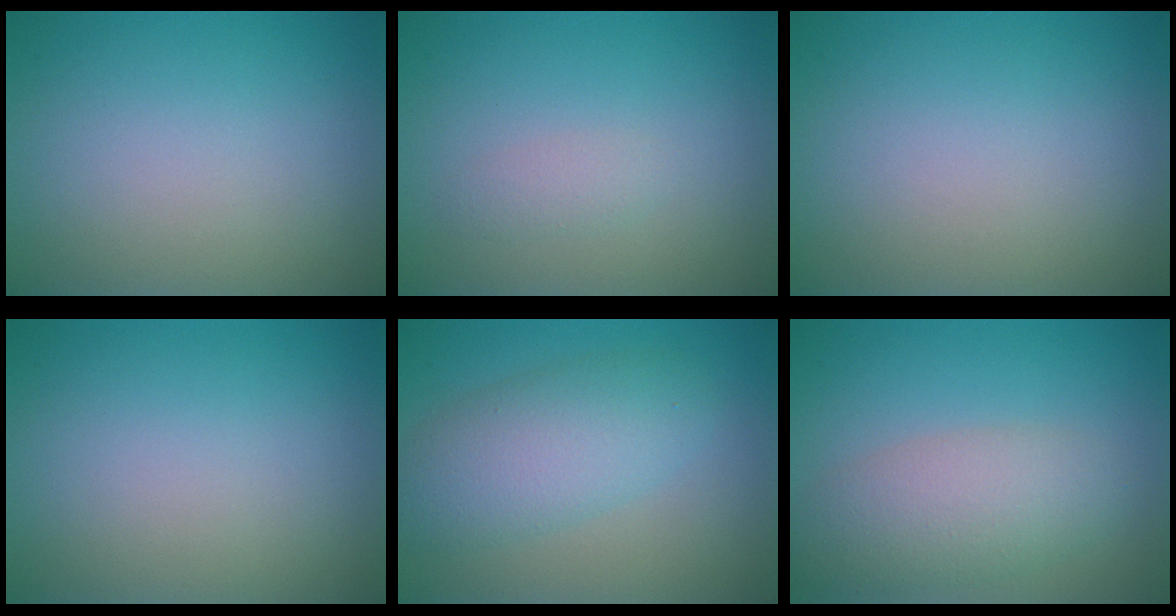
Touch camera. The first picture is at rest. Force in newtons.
{"total": 1.0, "press": 1.0, "slide": 0.0}
{"total": 0.0}
{"total": 0.0}
{"total": 5.1, "press": 5.1, "slide": 0.2}
{"total": 4.6, "press": 4.6, "slide": 0.2}